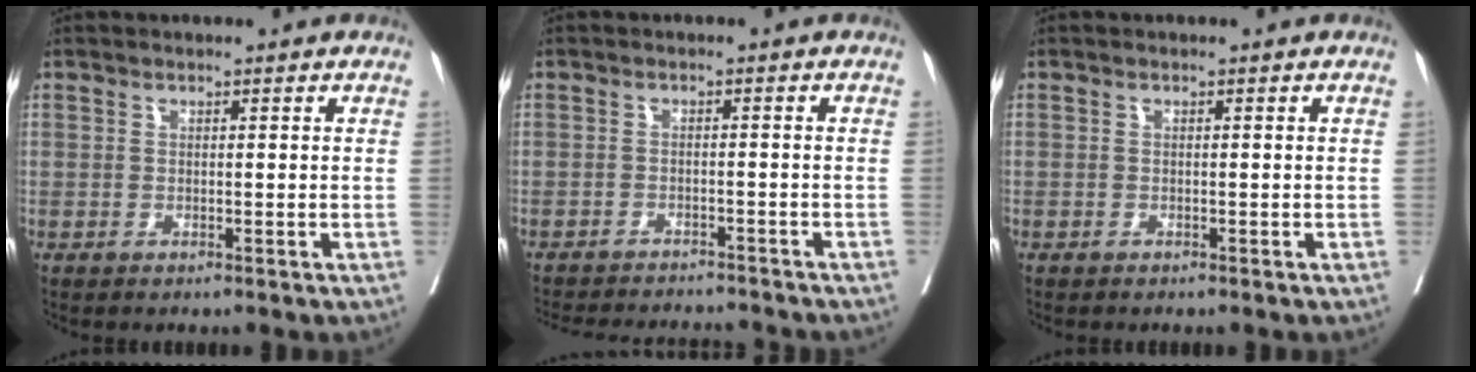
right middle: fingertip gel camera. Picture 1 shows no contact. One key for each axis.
{"total": 12.5, "fx": -11.8, "fy": 1.9, "fz": 3.6, "tx": -0.060, "ty": -0.002, "tz": -0.154}
{"total": 0.0}